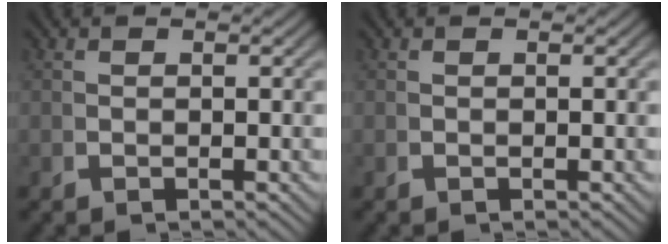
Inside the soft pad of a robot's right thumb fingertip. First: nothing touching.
{"total": 0.0}